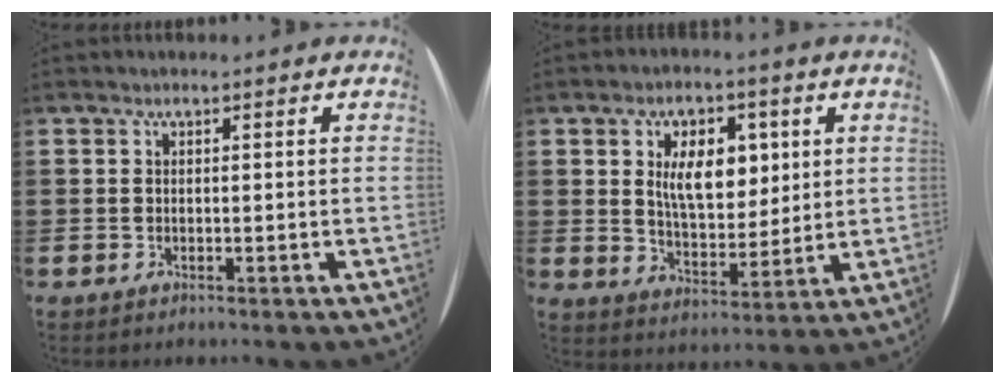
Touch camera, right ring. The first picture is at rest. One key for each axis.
{"total": 7.9, "fx": 2.8, "fy": 4.7, "fz": 5.6, "tx": -0.117, "ty": 0.007, "tz": 0.045}